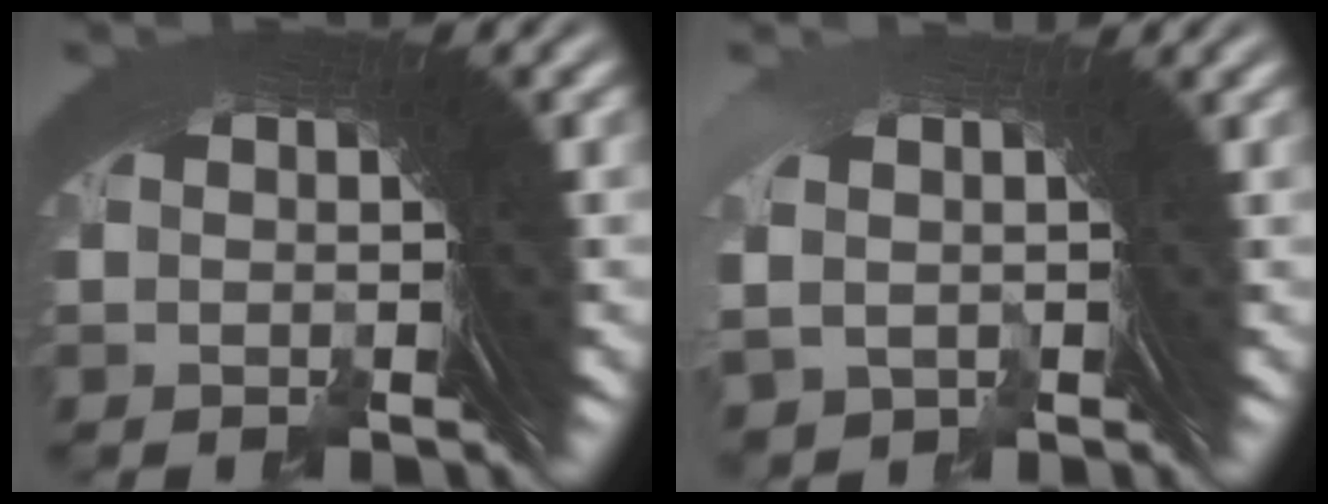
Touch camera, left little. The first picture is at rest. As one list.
[{"total": 1.2, "force": [-0.4, 1.1, 0.1], "torque": [-0.004, -0.005, 0.002]}]